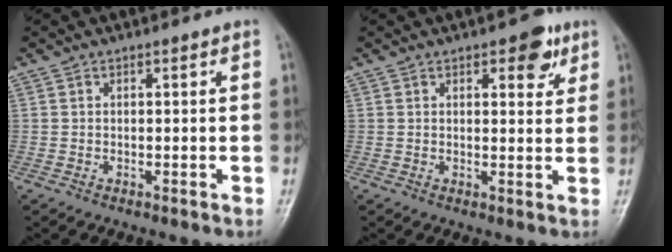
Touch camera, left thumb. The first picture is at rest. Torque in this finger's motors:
{"motor_torque": [0.09, 0.06, -0.16, 0.03, 0.03]}